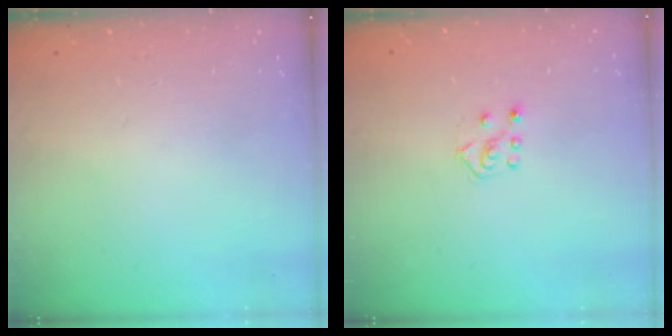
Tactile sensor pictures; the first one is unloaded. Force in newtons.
{"total": 4.1, "press": 4.0, "slide": 0.6}